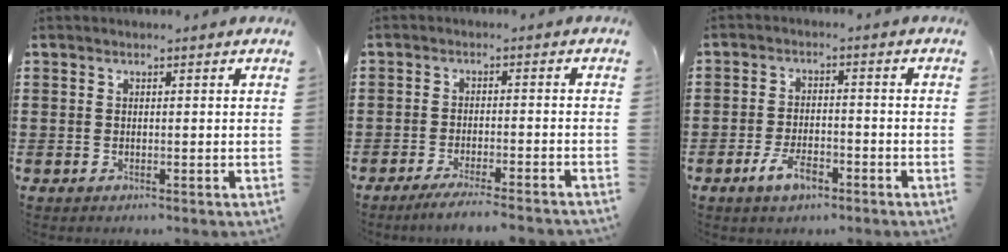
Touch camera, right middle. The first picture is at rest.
{"total": 3.4, "force": [-3.1, -0.2, 1.2], "torque": [-0.019, -0.003, -0.062]}
{"total": 4.9, "force": [-2.9, 2.1, 3.4], "torque": [-0.068, 0.006, -0.057]}